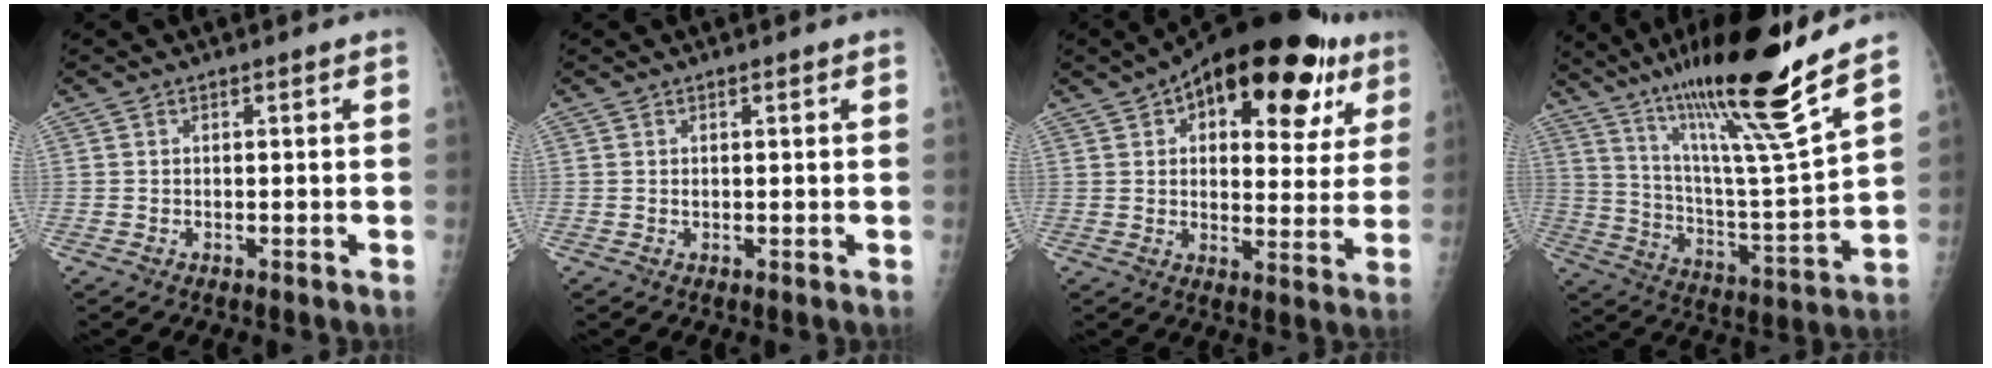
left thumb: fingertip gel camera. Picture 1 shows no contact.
{"total": 1.0, "force": [0.4, 0.4, 0.8], "torque": [-0.013, 0.002, 0.009]}
{"total": 24.8, "force": [12.4, 11.9, 17.9], "torque": [-0.213, 0.002, 0.171]}
{"total": 24.0, "force": [16.5, 1.2, 17.3], "torque": [-0.268, -0.070, 0.287]}